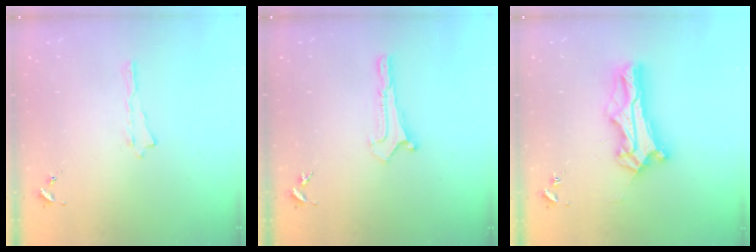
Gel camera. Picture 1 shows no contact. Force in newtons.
{"total": 0.0}
{"total": 10.8, "press": 10.8, "slide": 0.8}